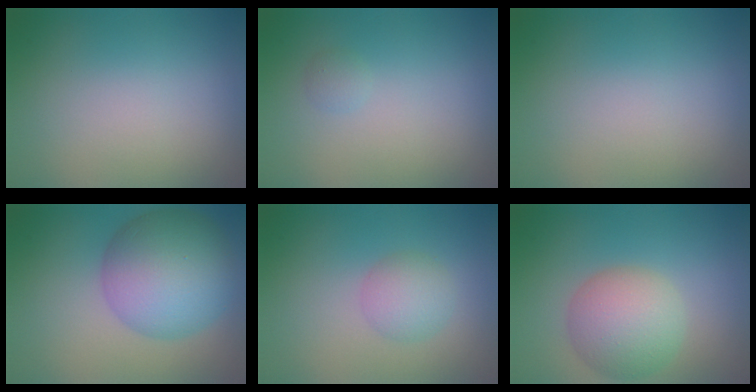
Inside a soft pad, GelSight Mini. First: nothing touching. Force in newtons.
{"total": 0.8, "press": 0.8, "slide": 0.0}
{"total": 0.0}
{"total": 9.5, "press": 9.5, "slide": 0.1}
{"total": 2.5, "press": 2.4, "slide": 0.2}
{"total": 5.5, "press": 5.5, "slide": 0.1}